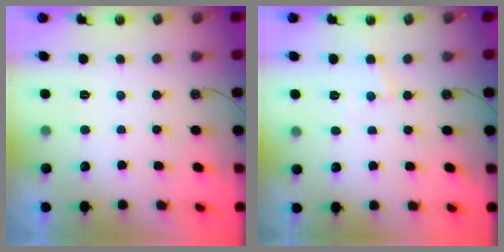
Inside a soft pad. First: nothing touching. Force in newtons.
{"total": 5.5, "press": 5.5, "slide": 0.4}